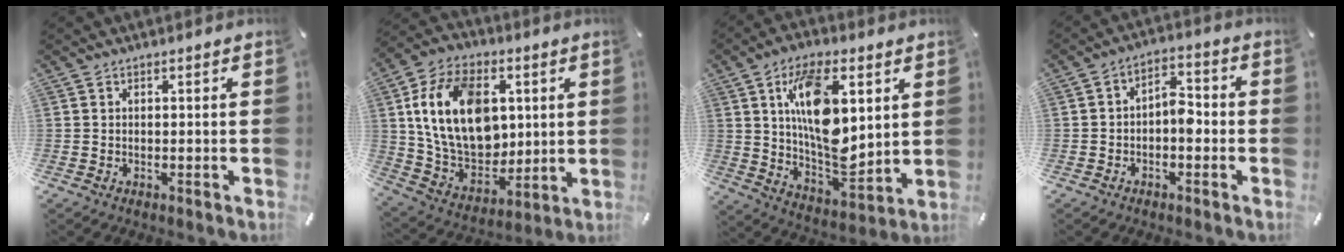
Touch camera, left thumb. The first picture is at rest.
{"total": 20.1, "force": [4.3, 14.5, 13.2], "torque": [-0.257, -0.007, 0.081]}
{"total": 17.3, "force": [5.7, 9.0, 13.6], "torque": [-0.241, -0.025, 0.092]}
{"total": 5.2, "force": [-1.8, 3.2, 3.8], "torque": [-0.056, 0.013, -0.035]}